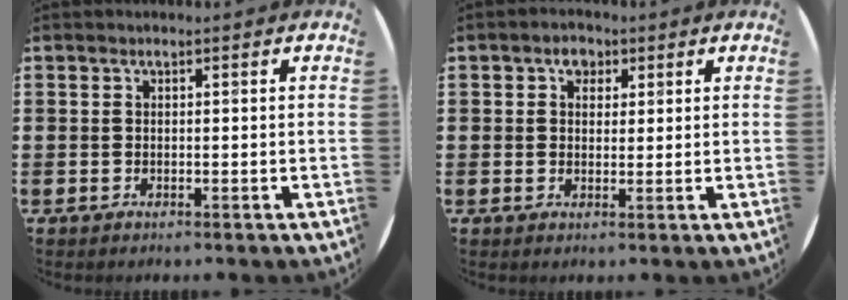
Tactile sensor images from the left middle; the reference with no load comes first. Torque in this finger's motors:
{"motor_torque": [-0.08, -0.30, 0.00, 0.03]}